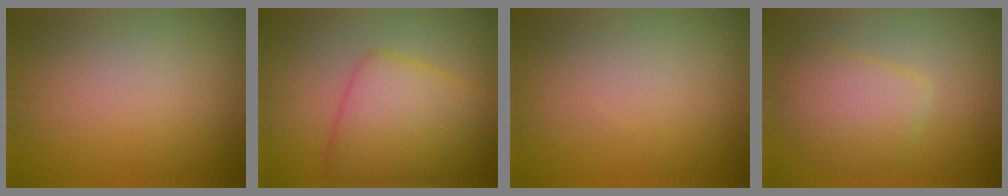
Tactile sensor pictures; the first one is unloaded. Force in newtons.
{"total": 7.2, "press": 7.2, "slide": 0.1}
{"total": 0.0}
{"total": 4.4, "press": 4.4, "slide": 0.2}